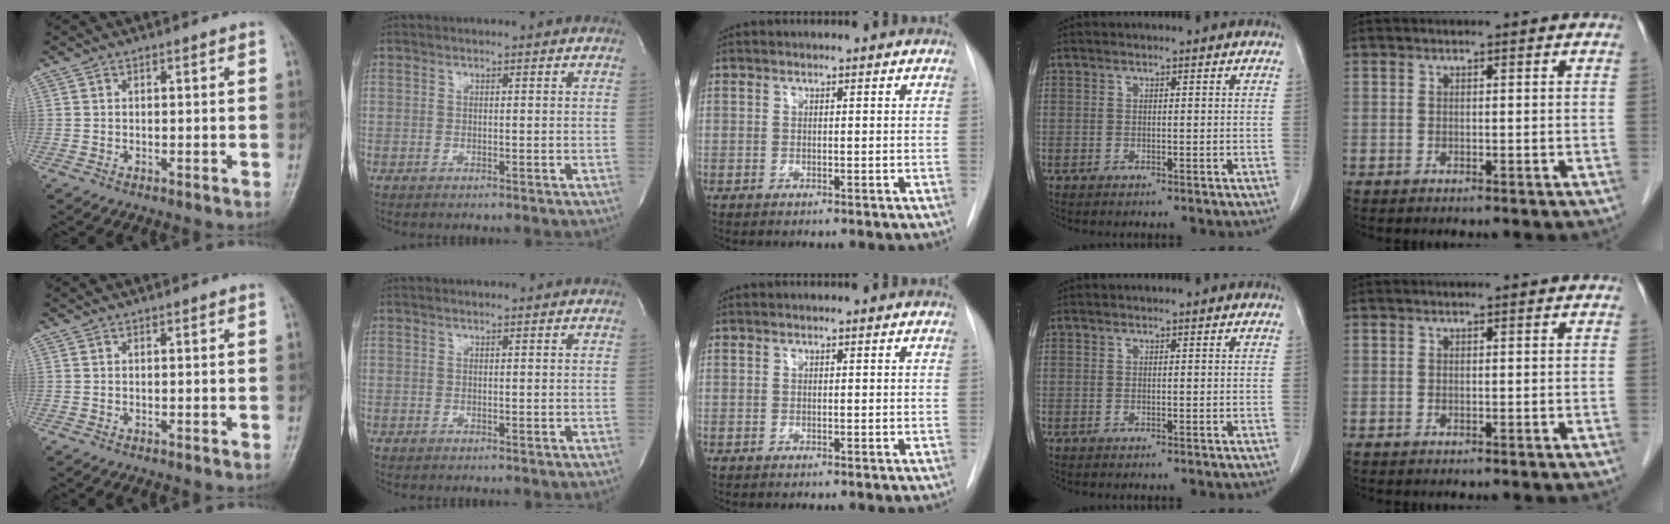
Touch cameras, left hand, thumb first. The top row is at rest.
{}